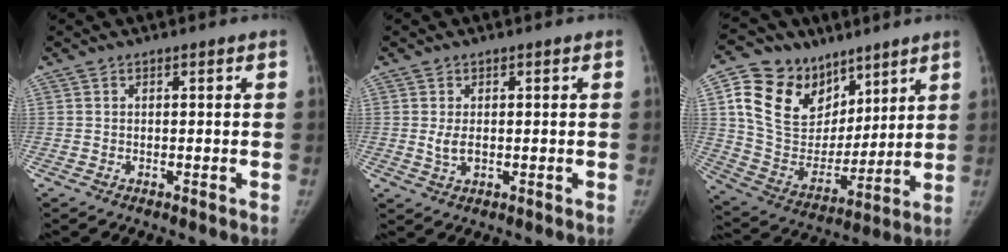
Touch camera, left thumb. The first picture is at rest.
{"total": 2.8, "force": [0.1, 1.6, 2.2], "torque": [-0.045, -0.007, 0.005]}
{"total": 21.0, "force": [10.8, 14.8, 10.3], "torque": [-0.152, -0.032, 0.208]}